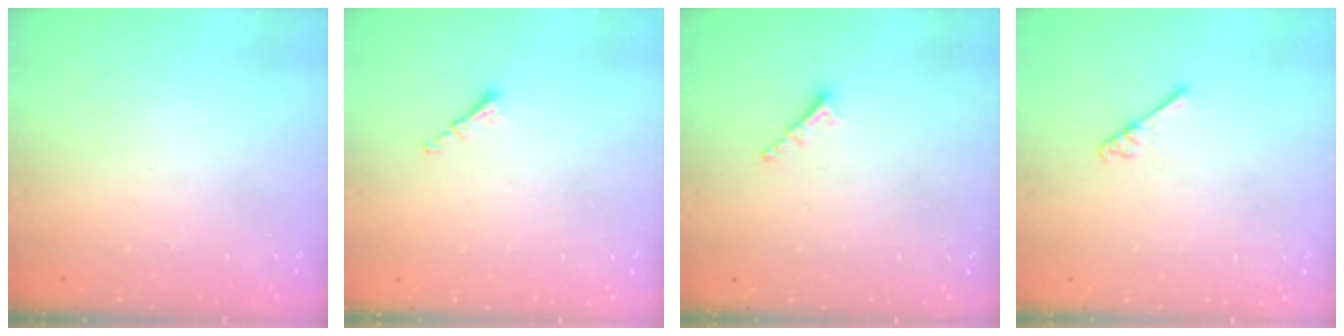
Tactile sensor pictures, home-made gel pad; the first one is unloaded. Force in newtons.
{"total": 1.3, "press": 1.2, "slide": 0.5}
{"total": 3.1, "press": 3.1, "slide": 0.3}
{"total": 2.9, "press": 2.9, "slide": 0.4}